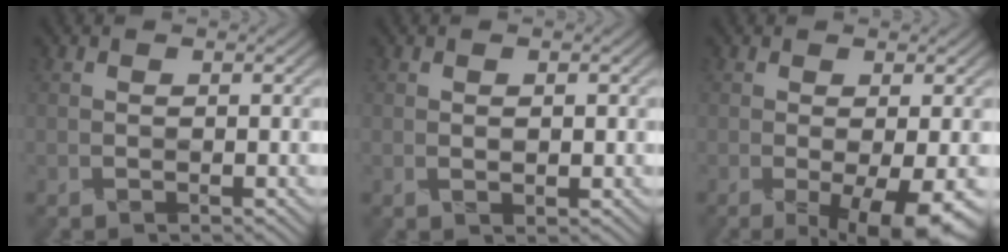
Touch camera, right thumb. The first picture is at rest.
{"total": 0.7, "force": [0.1, 0.3, 0.6], "torque": [-0.013, 0.000, 0.001]}
{"total": 5.6, "force": [-1.9, 1.0, 5.2], "torque": [-0.080, -0.002, -0.028]}